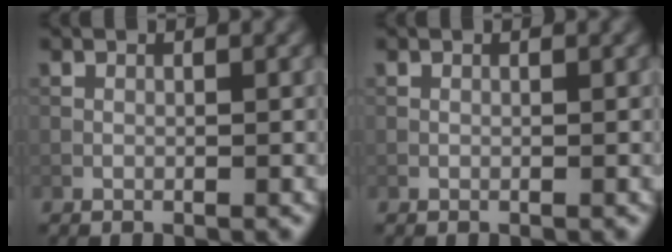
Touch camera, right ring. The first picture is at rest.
{"total": 0.0}